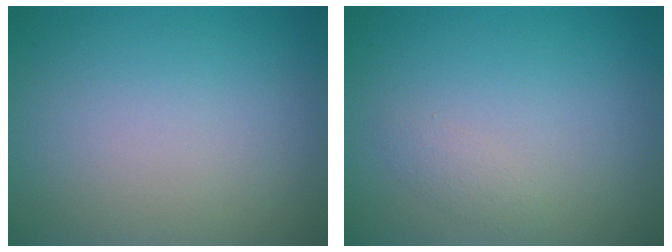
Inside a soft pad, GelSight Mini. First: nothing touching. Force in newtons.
{"total": 0.9, "press": 0.9, "slide": 0.1}